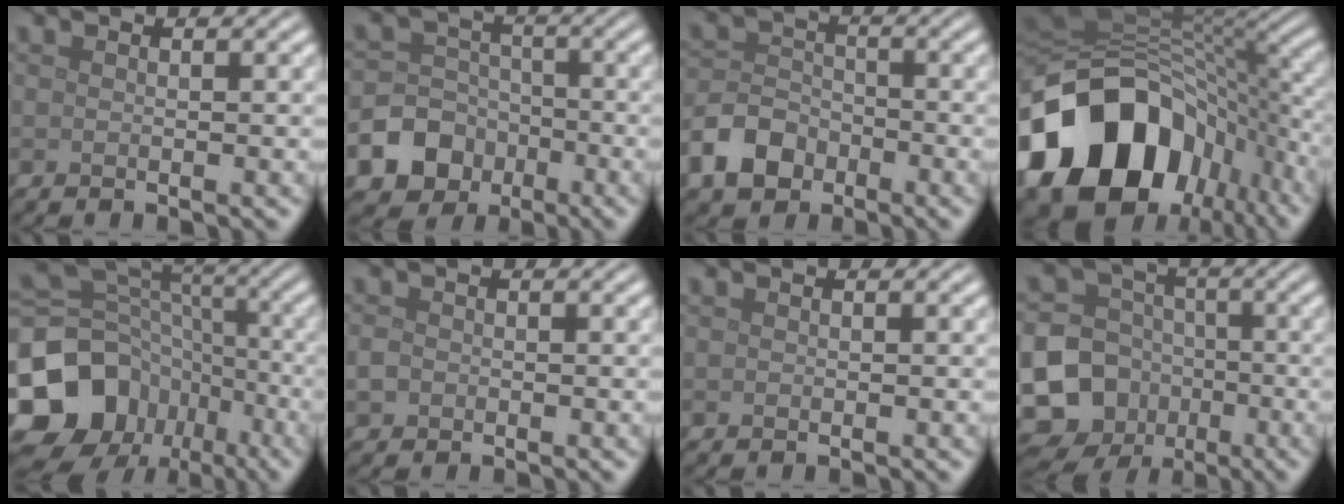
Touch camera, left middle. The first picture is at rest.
{"total": 9.5, "force": [-4.5, 8.1, 1.9], "torque": [-0.032, -0.022, -0.099]}
{"total": 4.7, "force": [-2.6, 3.3, 2.1], "torque": [-0.044, 0.000, -0.056]}
{"total": 18.2, "force": [-6.2, 13.4, 10.7], "torque": [-0.221, -0.026, -0.096]}
{"total": 17.0, "force": [-7.8, 13.4, 6.8], "torque": [-0.184, -0.002, -0.132]}
{"total": 1.1, "force": [-0.3, 1.0, 0.4], "torque": [-0.007, -0.003, -0.011]}
{"total": 0.0}
{"total": 15.4, "force": [-6.1, 13.6, 3.8], "torque": [-0.100, -0.048, -0.121]}